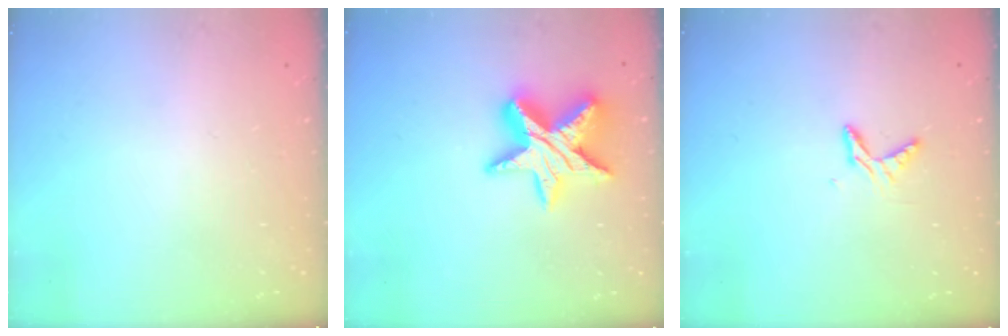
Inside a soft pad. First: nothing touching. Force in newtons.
{"total": 15.6, "press": 15.6, "slide": 0.9}
{"total": 6.4, "press": 6.4, "slide": 0.6}